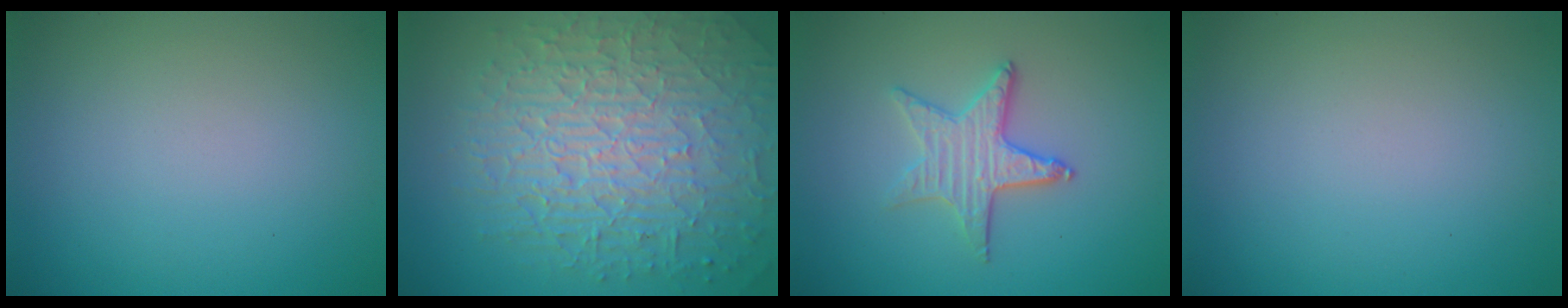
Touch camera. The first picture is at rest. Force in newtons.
{"total": 10.0, "press": 6.5, "slide": 7.6}
{"total": 3.2, "press": 2.8, "slide": 1.5}
{"total": 0.0}